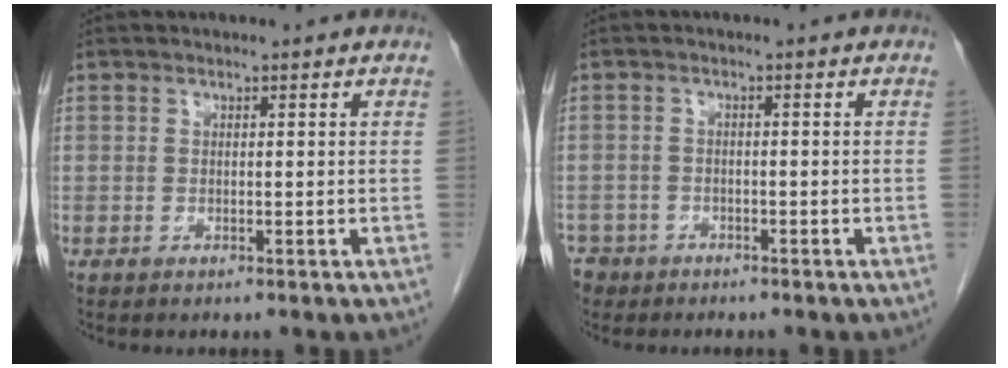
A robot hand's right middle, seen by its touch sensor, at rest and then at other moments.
{"total": 4.2, "force": [-3.2, 2.8, 0.0], "torque": [-0.003, 0.004, -0.058]}